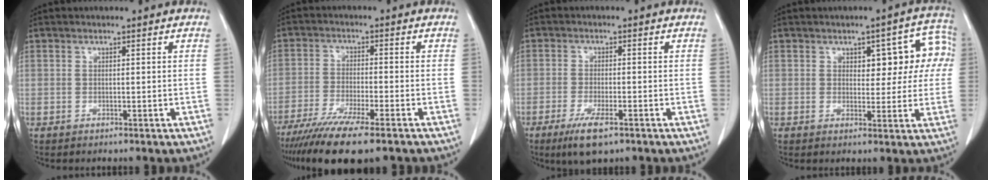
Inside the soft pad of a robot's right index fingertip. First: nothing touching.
{"total": 12.3, "force": [-9.3, 1.2, 8.1], "torque": [-0.136, -0.030, -0.151]}
{"total": 5.8, "force": [-3.5, 1.3, 4.5], "torque": [-0.086, -0.012, -0.053]}
{"total": 7.9, "force": [1.8, 4.0, 6.5], "torque": [-0.060, 0.033, 0.022]}